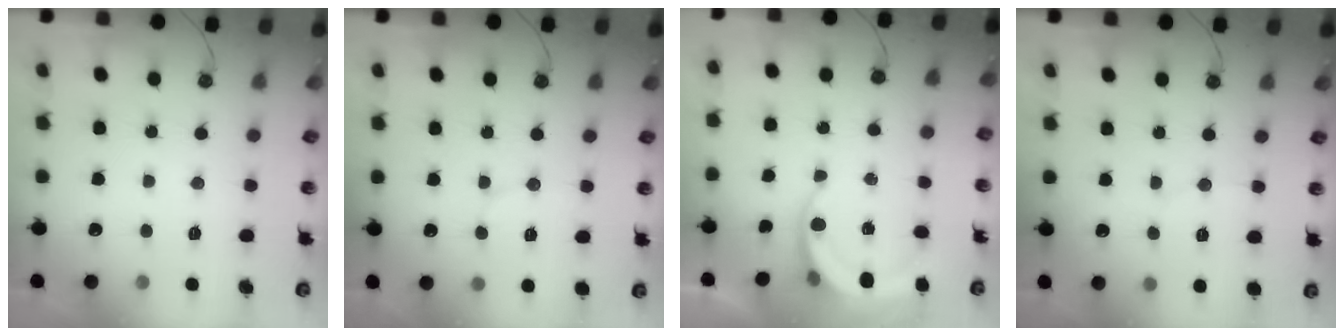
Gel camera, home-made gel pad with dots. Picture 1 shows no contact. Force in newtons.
{"total": 5.1, "press": 5.0, "slide": 0.6}
{"total": 6.7, "press": 6.7, "slide": 0.8}
{"total": 3.2, "press": 3.2, "slide": 0.6}